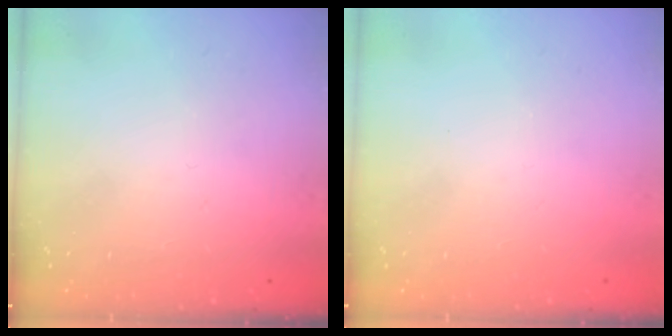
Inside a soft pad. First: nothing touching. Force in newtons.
{"total": 0.0}